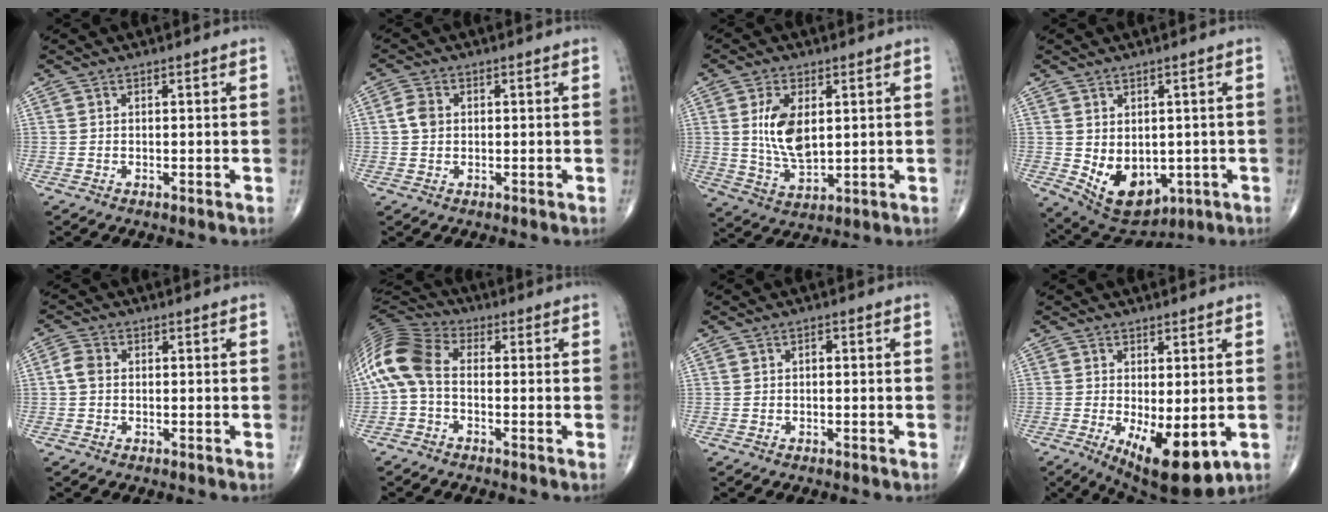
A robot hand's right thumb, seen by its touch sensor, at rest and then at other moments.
{"total": 3.2, "force": [0.4, 2.5, 1.9], "torque": [-0.035, 0.004, 0.003]}
{"total": 9.8, "force": [1.9, 5.3, 8.1], "torque": [-0.149, -0.016, 0.045]}
{"total": 10.6, "force": [-1.6, 7.2, 7.7], "torque": [-0.097, -0.008, 0.003]}
{"total": 2.7, "force": [-0.1, 2.1, 1.8], "torque": [-0.037, 0.008, -0.007]}
{"total": 11.4, "force": [-0.7, 7.1, 8.9], "torque": [-0.189, 0.030, -0.028]}
{"total": 0.7, "force": [-0.1, 0.5, 0.5], "torque": [-0.004, 0.002, -0.004]}
{"total": 11.4, "force": [-3.1, 4.5, 10.1], "torque": [-0.143, -0.022, -0.029]}